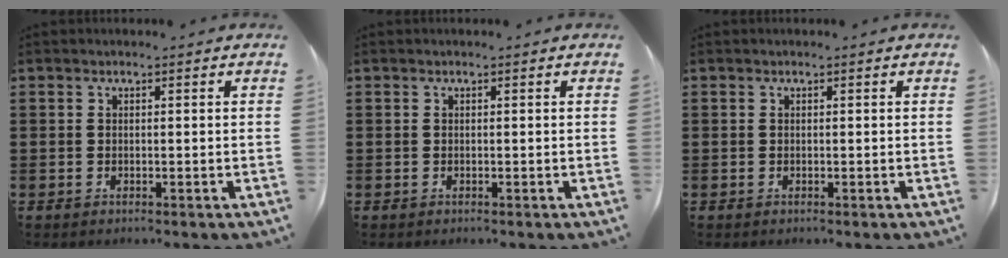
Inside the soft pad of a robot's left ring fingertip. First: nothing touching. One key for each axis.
{"total": 0.0}
{"total": 0.0}